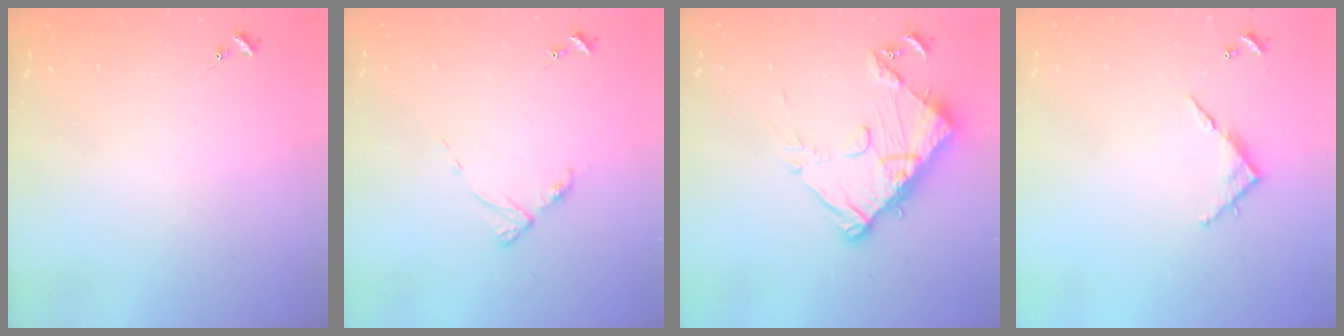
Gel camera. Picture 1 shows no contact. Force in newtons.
{"total": 4.5, "press": 4.5, "slide": 0.5}
{"total": 13.0, "press": 13.0, "slide": 1.3}
{"total": 5.7, "press": 5.7, "slide": 0.4}